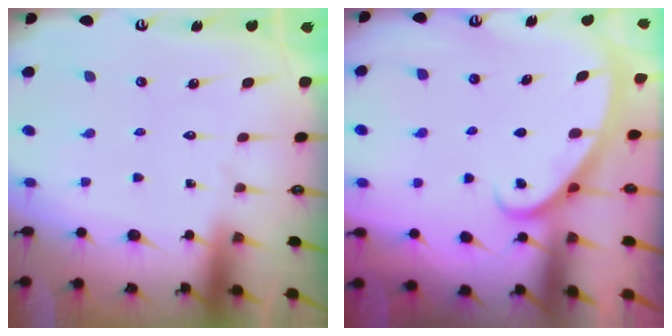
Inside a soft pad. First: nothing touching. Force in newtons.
{"total": 2.3, "press": 2.3, "slide": 0.2}